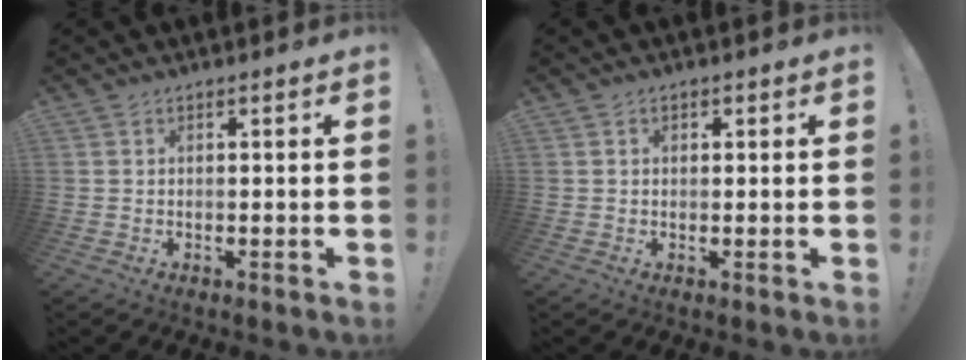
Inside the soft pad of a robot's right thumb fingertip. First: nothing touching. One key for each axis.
{"total": 1.0, "fx": 0.3, "fy": 0.8, "fz": 0.4, "tx": 0.000, "ty": 0.000, "tz": 0.004}